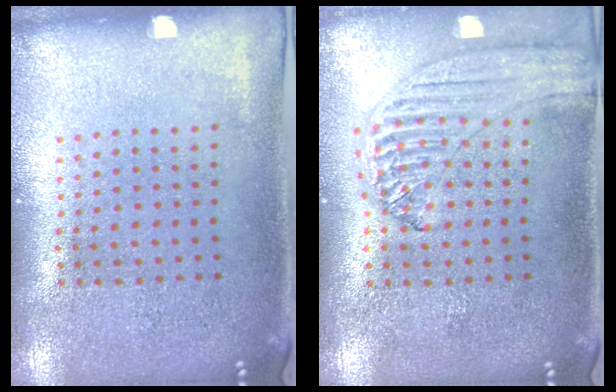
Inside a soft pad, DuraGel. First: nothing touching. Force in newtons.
{"total": 1.2, "press": 1.2, "slide": 0.2}